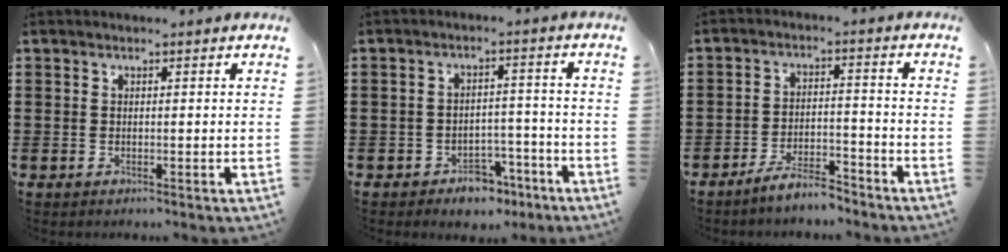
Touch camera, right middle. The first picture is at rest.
{"total": 4.3, "force": [-3.8, 1.8, 1.1], "torque": [-0.019, 0.014, -0.074]}
{"total": 5.4, "force": [-5.1, 0.7, 1.7], "torque": [-0.033, 0.006, -0.099]}